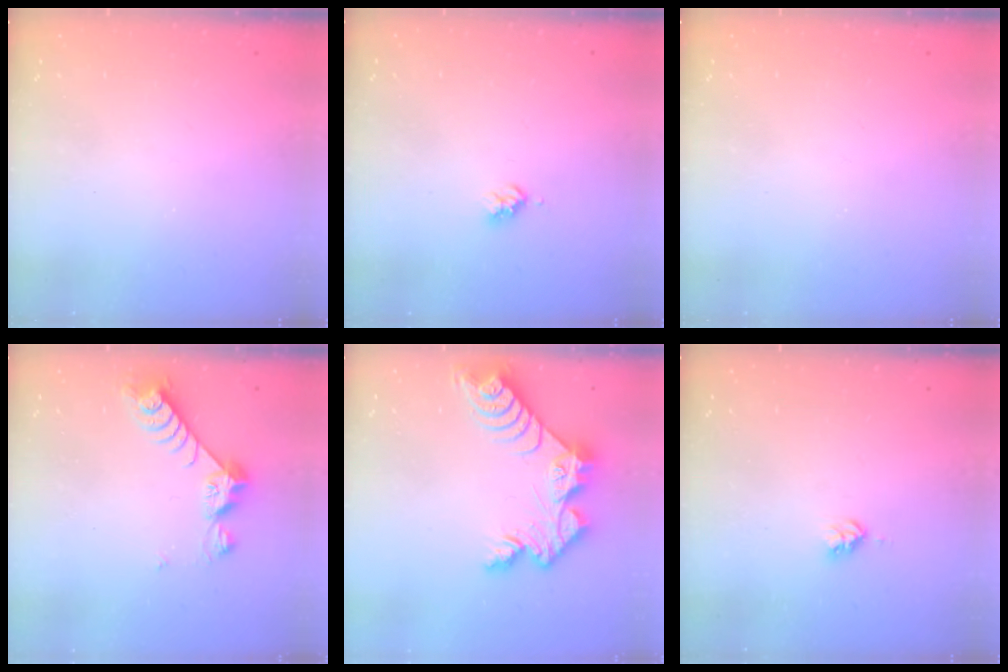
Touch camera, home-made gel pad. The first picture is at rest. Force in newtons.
{"total": 3.1, "press": 3.0, "slide": 0.4}
{"total": 0.0}
{"total": 8.1, "press": 8.0, "slide": 0.7}
{"total": 12.4, "press": 12.3, "slide": 1.4}
{"total": 2.8, "press": 2.8, "slide": 0.3}